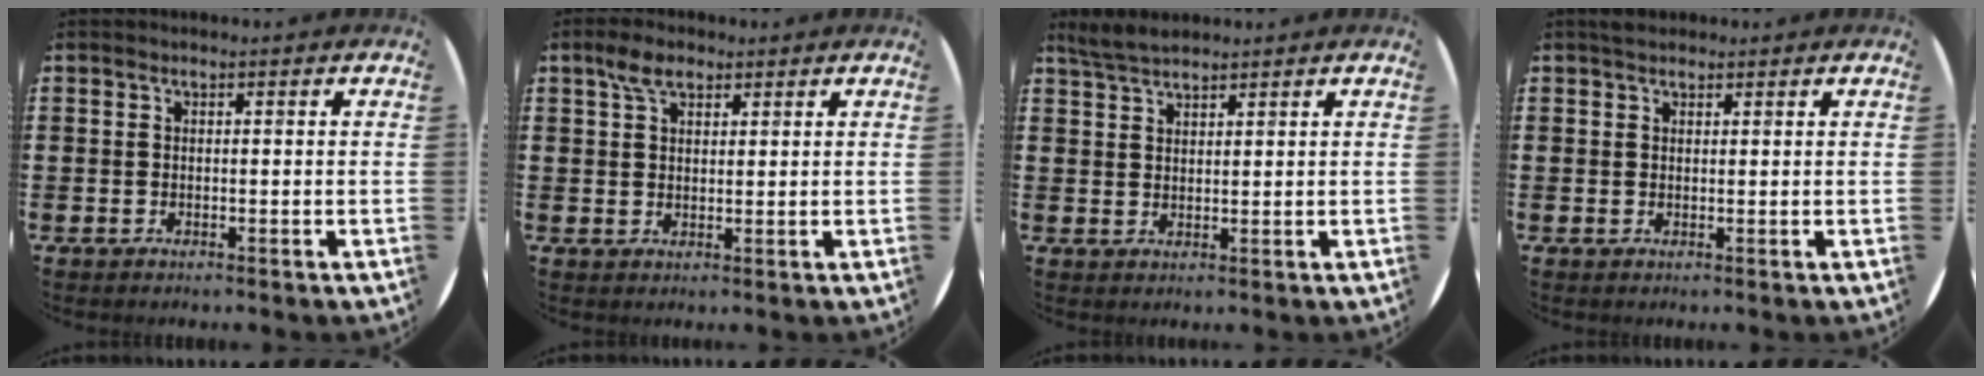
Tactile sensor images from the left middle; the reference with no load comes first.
{"total": 3.8, "force": [2.6, 1.9, 2.0], "torque": [-0.035, 0.006, 0.045]}
{"total": 3.2, "force": [2.9, 0.7, 1.1], "torque": [-0.026, 0.001, 0.054]}
{"total": 1.2, "force": [1.1, 0.5, 0.1], "torque": [0.005, 0.002, 0.018]}